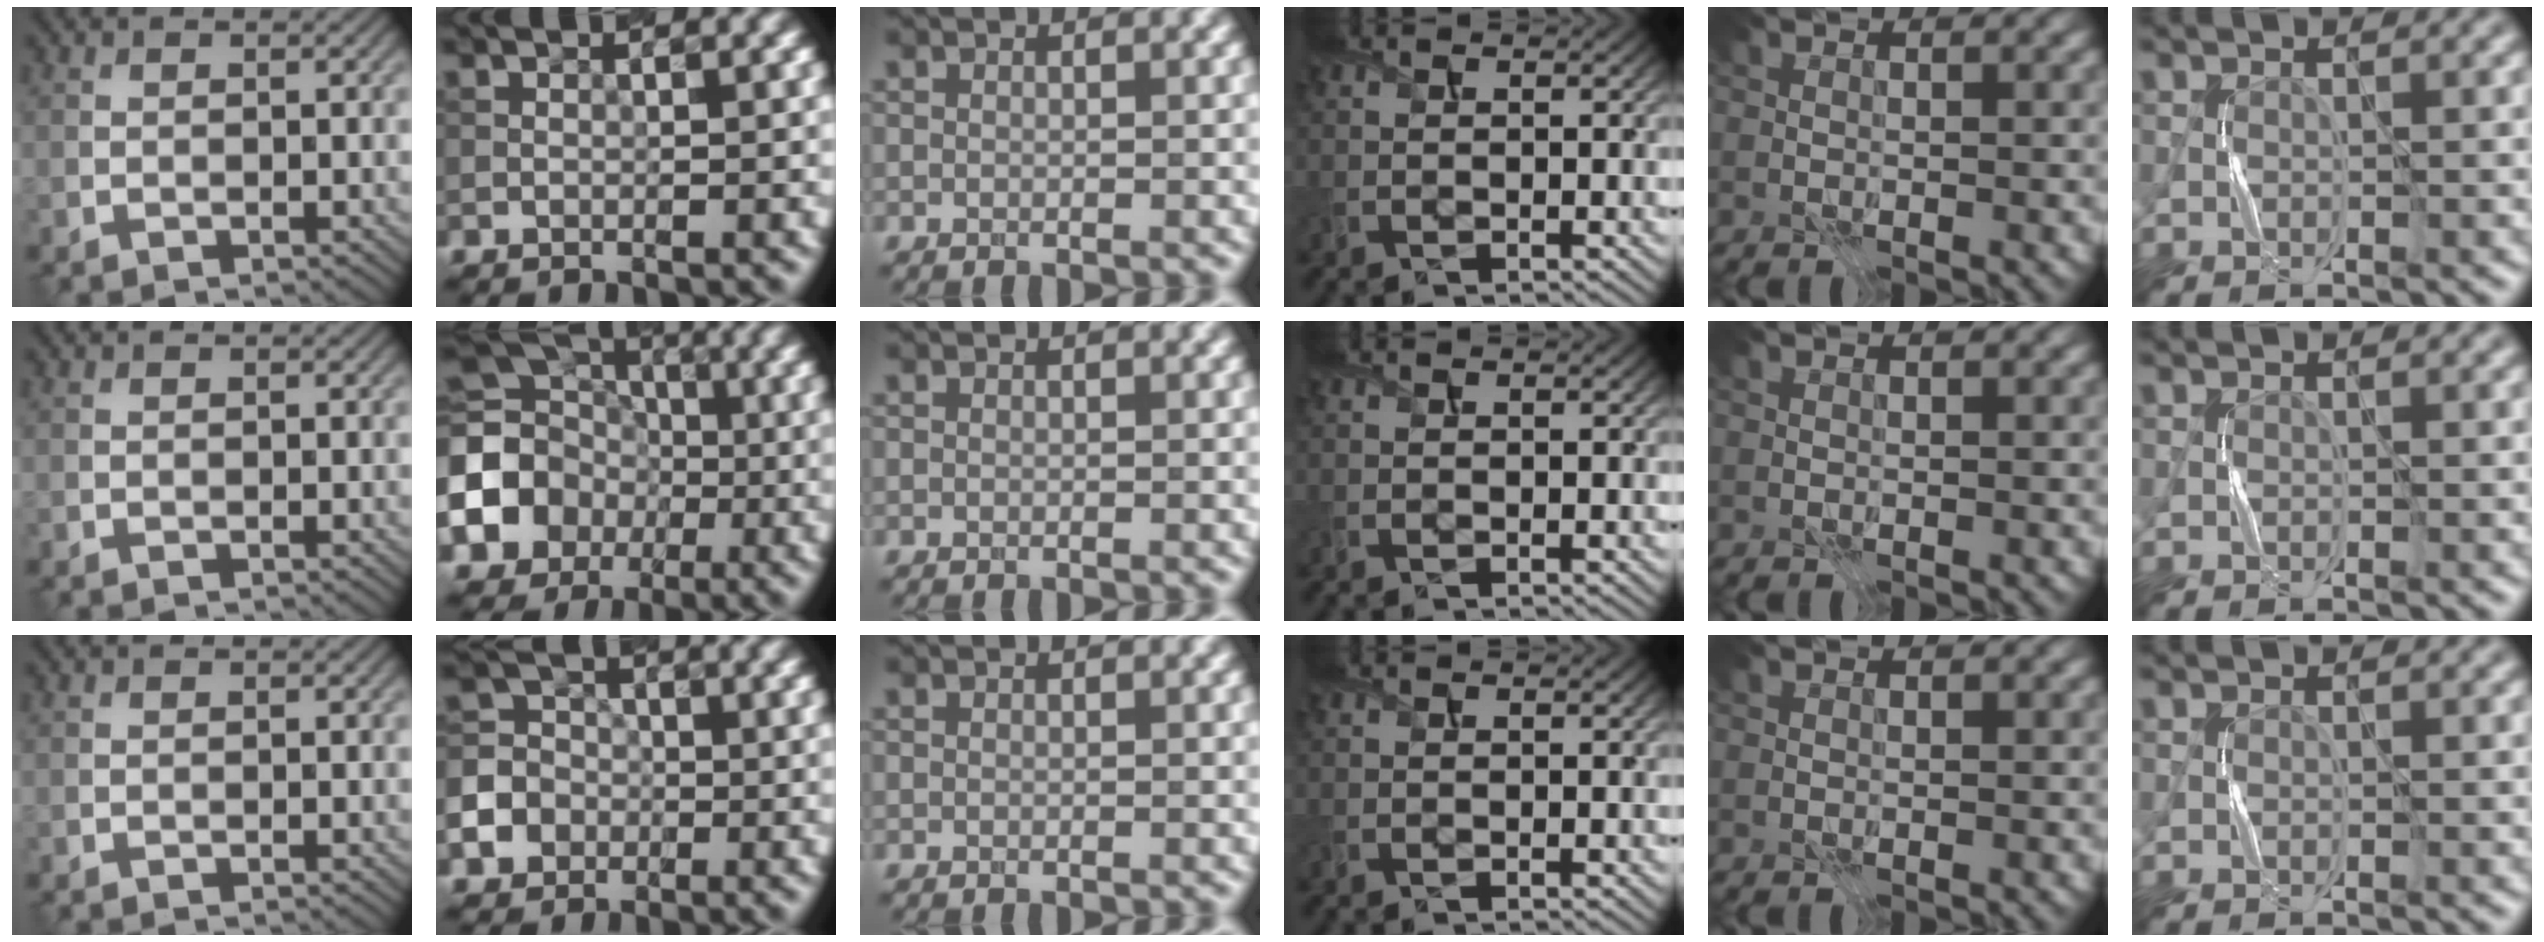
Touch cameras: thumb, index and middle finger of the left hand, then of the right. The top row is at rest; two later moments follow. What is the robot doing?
{"motion": "press", "object": "sticker"}